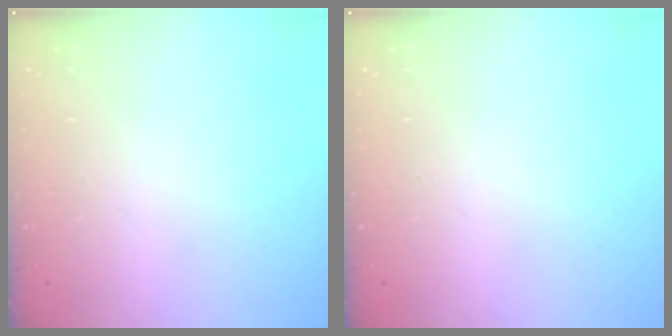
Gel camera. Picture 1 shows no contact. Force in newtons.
{"total": 0.0}